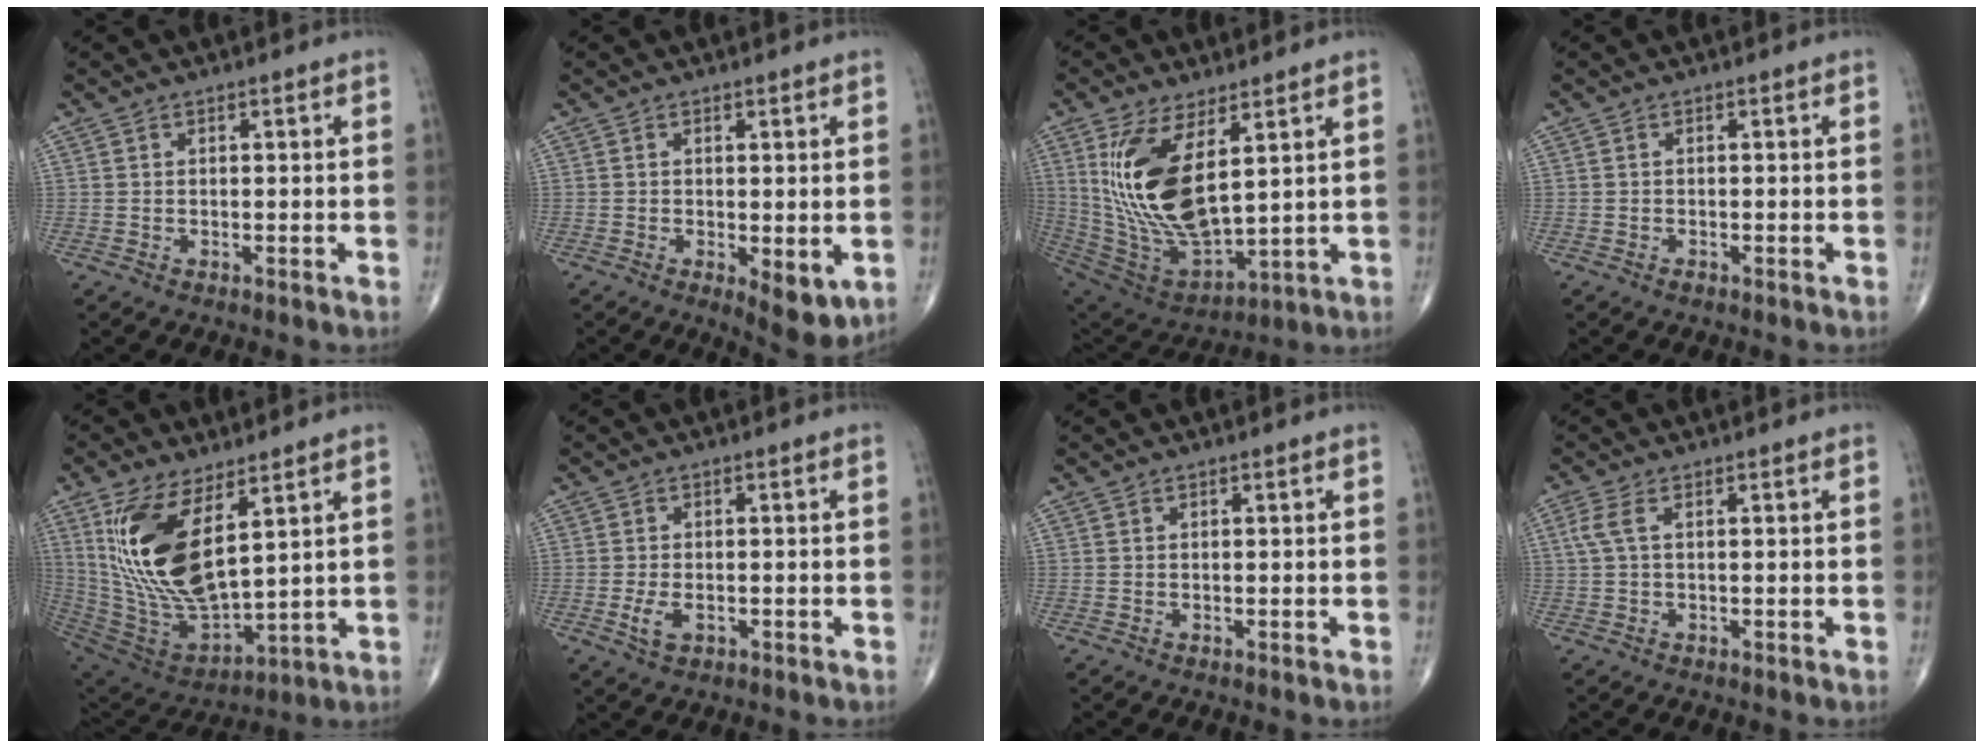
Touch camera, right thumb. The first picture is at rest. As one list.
[{"total": 6.1, "force": [-1.3, 2.4, 5.4], "torque": [-0.072, -0.018, -0.012]}, {"total": 19.0, "force": [5.7, 8.4, 16.1], "torque": [-0.316, -0.032, 0.130]}, {"total": 0.5, "force": [-0.4, 0.3, 0.3], "torque": [-0.003, 0.000, -0.008]}, {"total": 19.8, "force": [7.1, 8.6, 16.3], "torque": [-0.321, -0.037, 0.155]}, {"total": 3.4, "force": [-1.0, 1.8, 2.6], "torque": [-0.056, -0.002, -0.015]}, {"total": 0.0}, {"total": 2.6, "force": [0.6, 0.8, 2.4], "torque": [-0.076, 0.012, 0.015]}]